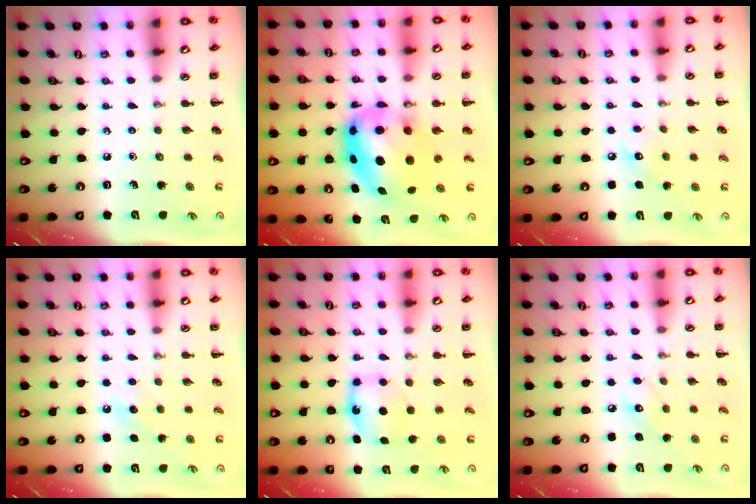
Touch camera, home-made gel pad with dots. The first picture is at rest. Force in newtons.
{"total": 11.3, "press": 10.9, "slide": 2.8}
{"total": 7.4, "press": 7.2, "slide": 1.3}
{"total": 5.7, "press": 5.6, "slide": 1.3}
{"total": 6.3, "press": 6.1, "slide": 1.5}
{"total": 6.5, "press": 6.3, "slide": 1.3}